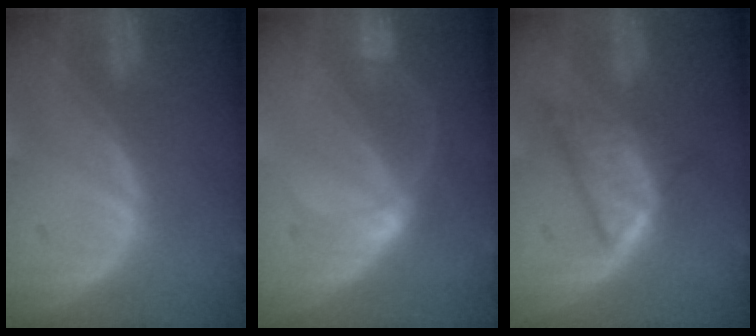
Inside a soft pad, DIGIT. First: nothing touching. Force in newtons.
{"total": 5.2, "press": 4.8, "slide": 1.9}
{"total": 6.2, "press": 5.8, "slide": 2.1}